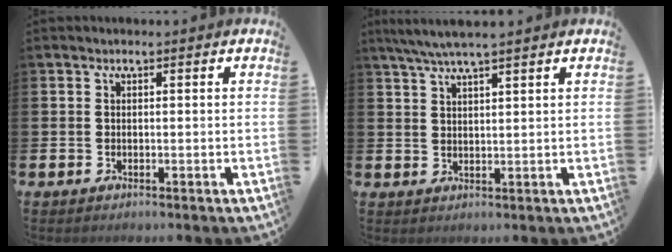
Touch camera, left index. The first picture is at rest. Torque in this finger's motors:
{"motor_torque": [0.13, -0.12, 0.62, 0.08]}